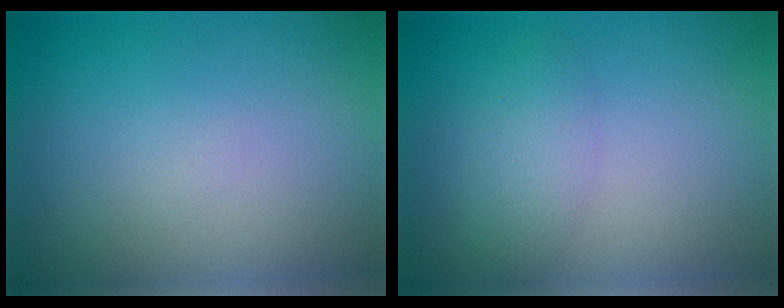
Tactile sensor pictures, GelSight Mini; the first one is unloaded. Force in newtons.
{"total": 2.2, "press": 2.2, "slide": 0.1}